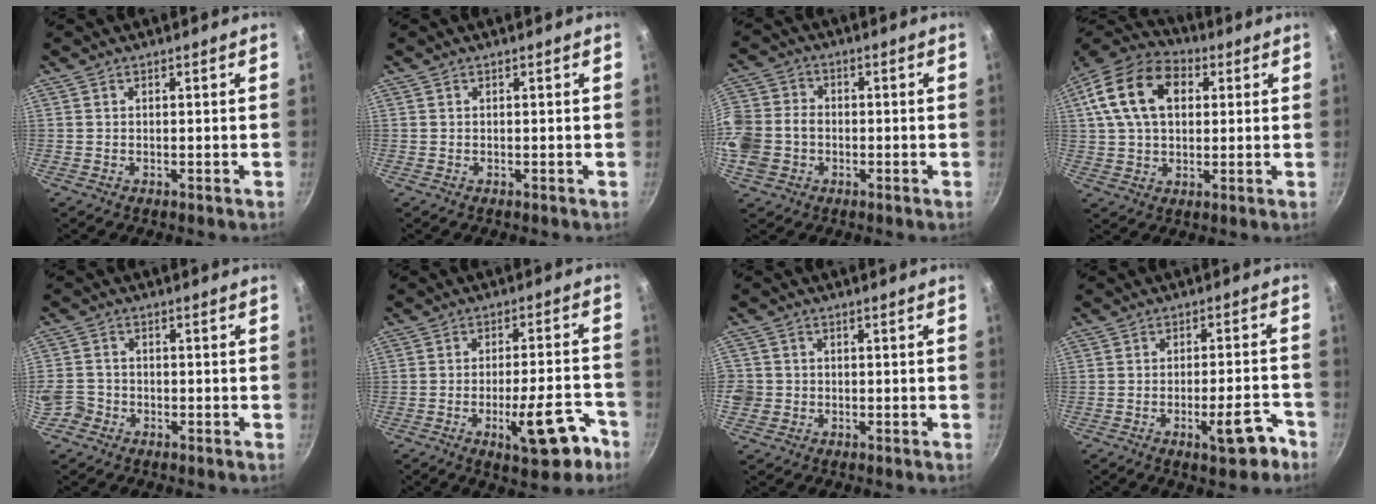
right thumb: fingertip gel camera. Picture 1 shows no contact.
{"total": 0.0}
{"total": 14.3, "force": [-2.8, 11.7, 7.7], "torque": [-0.176, 0.035, -0.060]}
{"total": 16.8, "force": [4.5, 11.2, 11.6], "torque": [-0.194, 0.019, 0.066]}
{"total": 4.8, "force": [-2.6, 3.8, 1.4], "torque": [-0.020, 0.029, -0.052]}
{"total": 11.9, "force": [-5.7, 4.1, 9.6], "torque": [-0.111, 0.038, -0.072]}
{"total": 4.5, "force": [-1.0, 4.1, 1.3], "torque": [-0.019, 0.015, -0.019]}
{"total": 7.8, "force": [-4.2, 2.5, 6.1], "torque": [-0.067, 0.032, -0.049]}